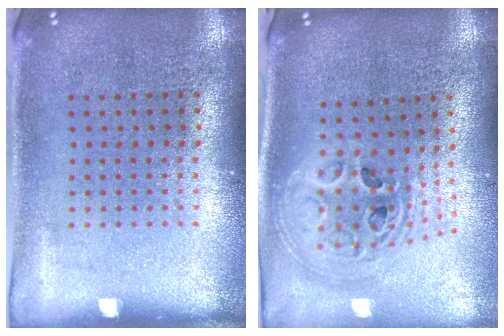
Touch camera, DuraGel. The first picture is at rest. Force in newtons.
{"total": 2.4, "press": 1.8, "slide": 1.6}